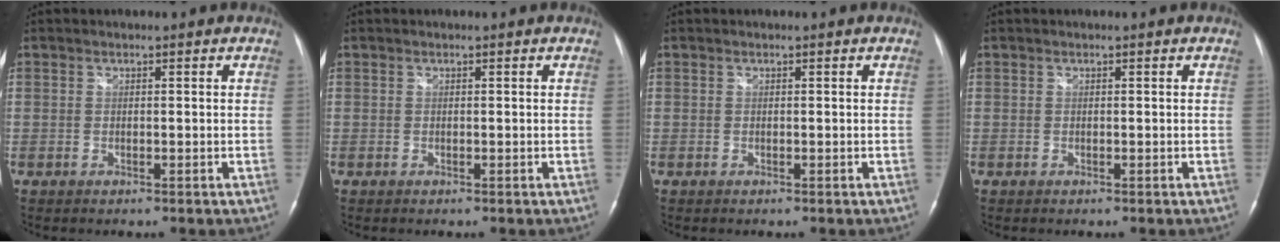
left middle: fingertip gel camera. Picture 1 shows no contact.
{"total": 0.0}
{"total": 0.0}
{"total": 0.0}